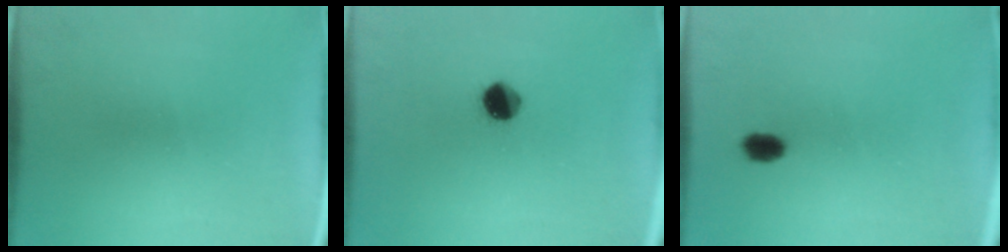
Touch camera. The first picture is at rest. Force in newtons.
{"total": 6.5}
{"total": 2.8}